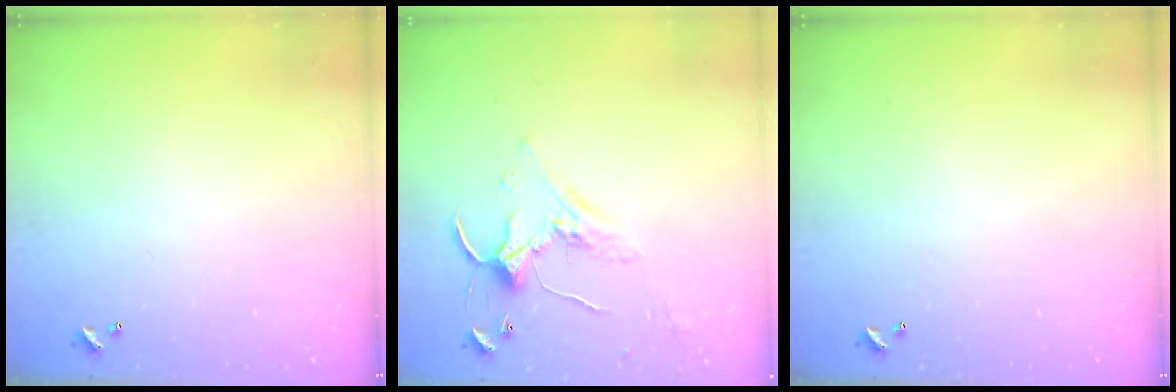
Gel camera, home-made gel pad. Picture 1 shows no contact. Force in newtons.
{"total": 1.5, "press": 1.5, "slide": 0.3}
{"total": 0.0}